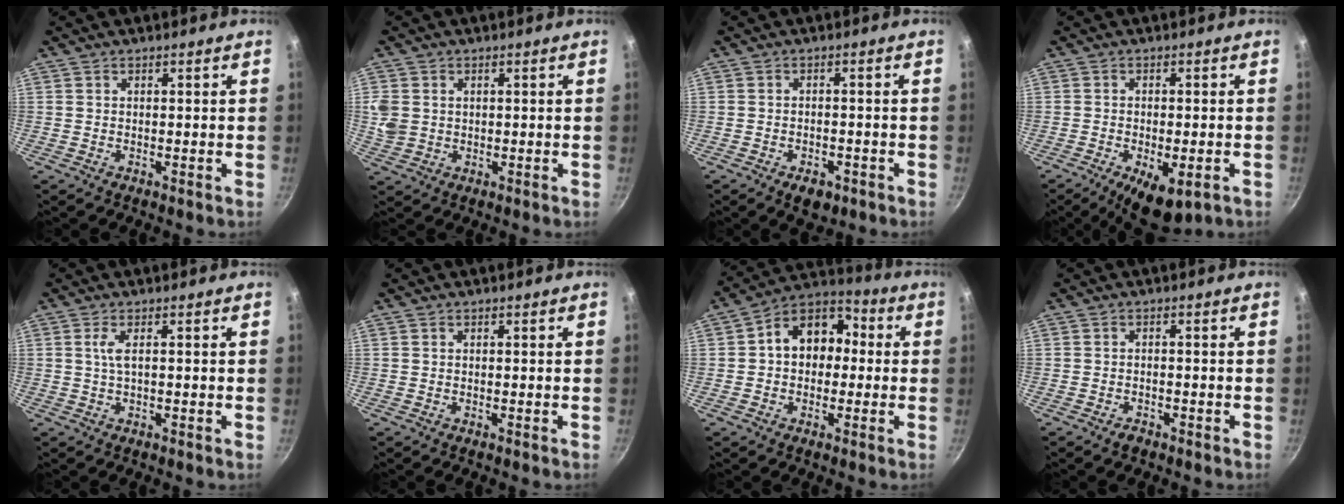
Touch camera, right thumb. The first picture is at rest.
{"total": 5.4, "force": [1.0, 4.5, 2.8], "torque": [-0.050, -0.006, 0.026]}
{"total": 4.5, "force": [-2.5, 2.6, 2.7], "torque": [-0.033, 0.016, -0.026]}
{"total": 8.9, "force": [-3.9, 3.6, 7.1], "torque": [-0.100, 0.004, -0.050]}
{"total": 2.4, "force": [0.3, 0.3, 2.3], "torque": [-0.052, 0.000, 0.007]}
{"total": 0.0}
{"total": 12.3, "force": [0.7, 9.3, 7.9], "torque": [-0.075, 0.038, -0.009]}
{"total": 1.8, "force": [-1.3, 0.8, 0.8], "torque": [-0.017, 0.014, -0.019]}